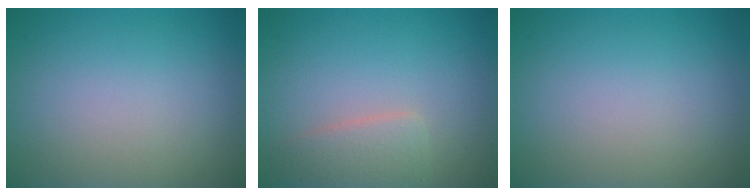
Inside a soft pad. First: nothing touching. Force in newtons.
{"total": 2.5, "press": 2.5, "slide": 0.1}
{"total": 0.0}